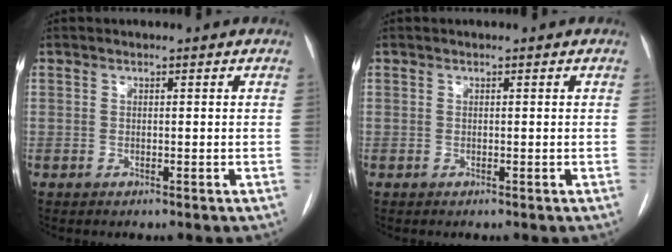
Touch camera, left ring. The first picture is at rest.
{"total": 0.0}